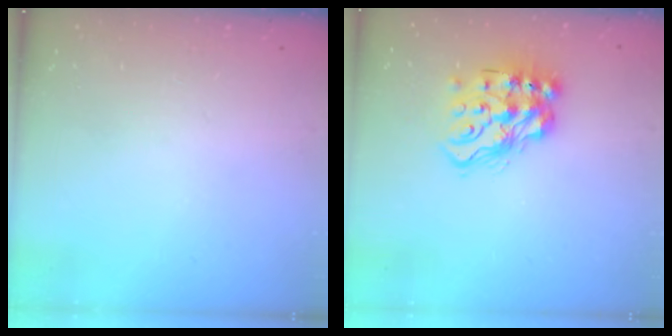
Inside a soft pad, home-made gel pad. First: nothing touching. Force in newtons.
{"total": 14.9, "press": 14.8, "slide": 1.2}